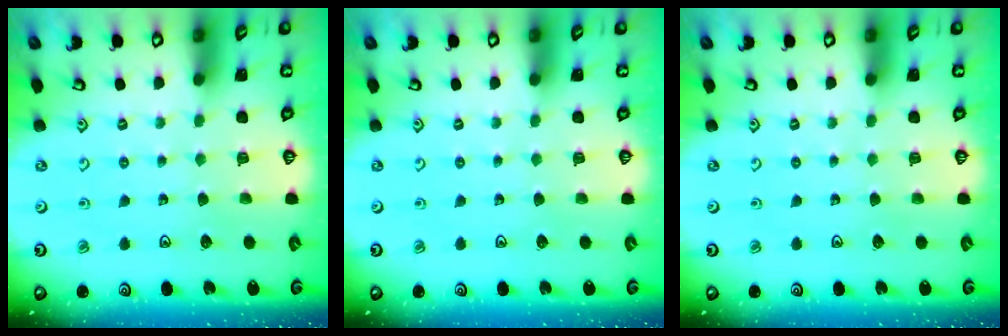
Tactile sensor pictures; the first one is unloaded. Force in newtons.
{"total": 0.0}
{"total": 0.0}